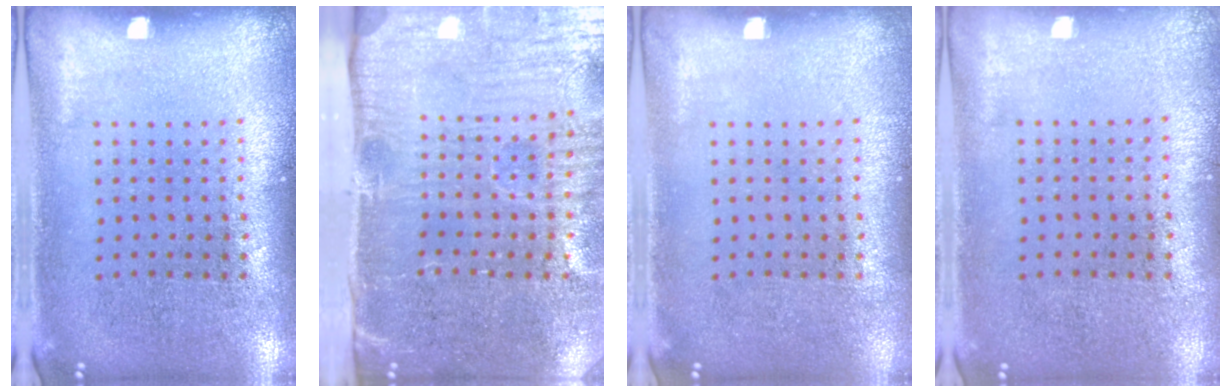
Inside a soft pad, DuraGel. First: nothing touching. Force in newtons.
{"total": 5.2, "press": 4.3, "slide": 2.9}
{"total": 0.0}
{"total": 0.0}